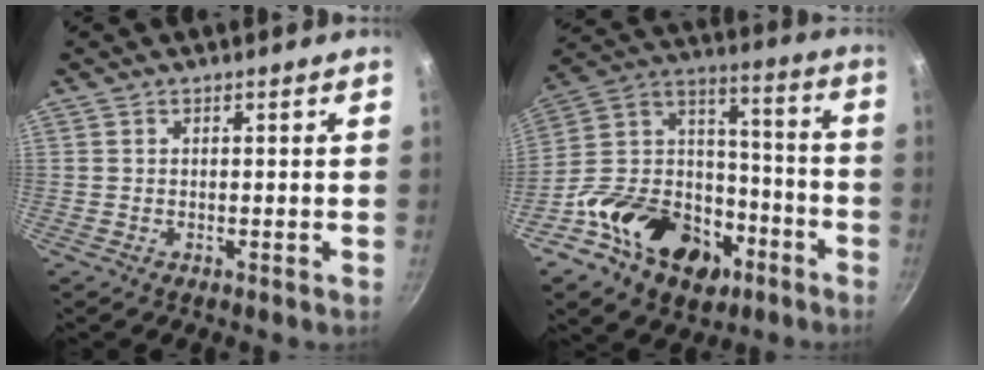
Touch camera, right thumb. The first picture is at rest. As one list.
[{"total": 25.0, "force": [-12.0, 17.0, 13.9], "torque": [-0.205, 0.083, -0.191]}]